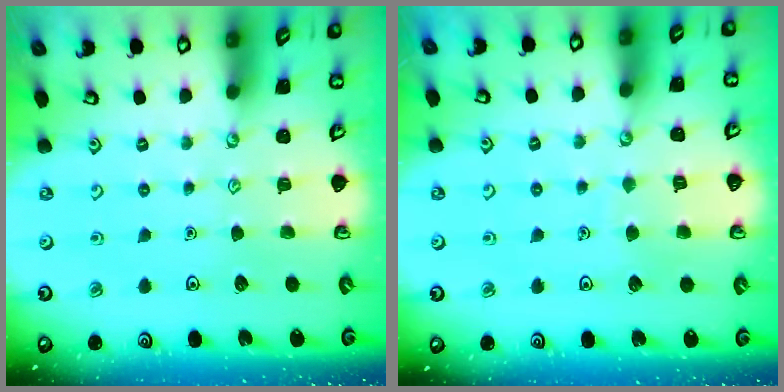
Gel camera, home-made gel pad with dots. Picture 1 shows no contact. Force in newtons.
{"total": 4.7, "press": 4.6, "slide": 0.4}